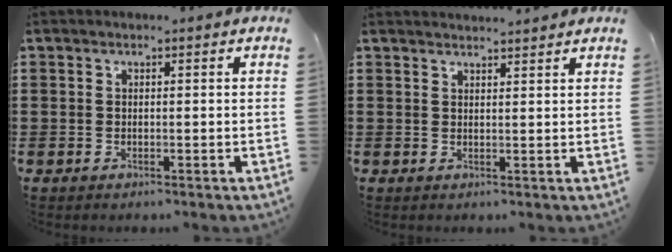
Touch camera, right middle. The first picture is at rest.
{"total": 1.7, "force": [1.7, -0.1, -0.1], "torque": [-0.004, 0.000, 0.034]}